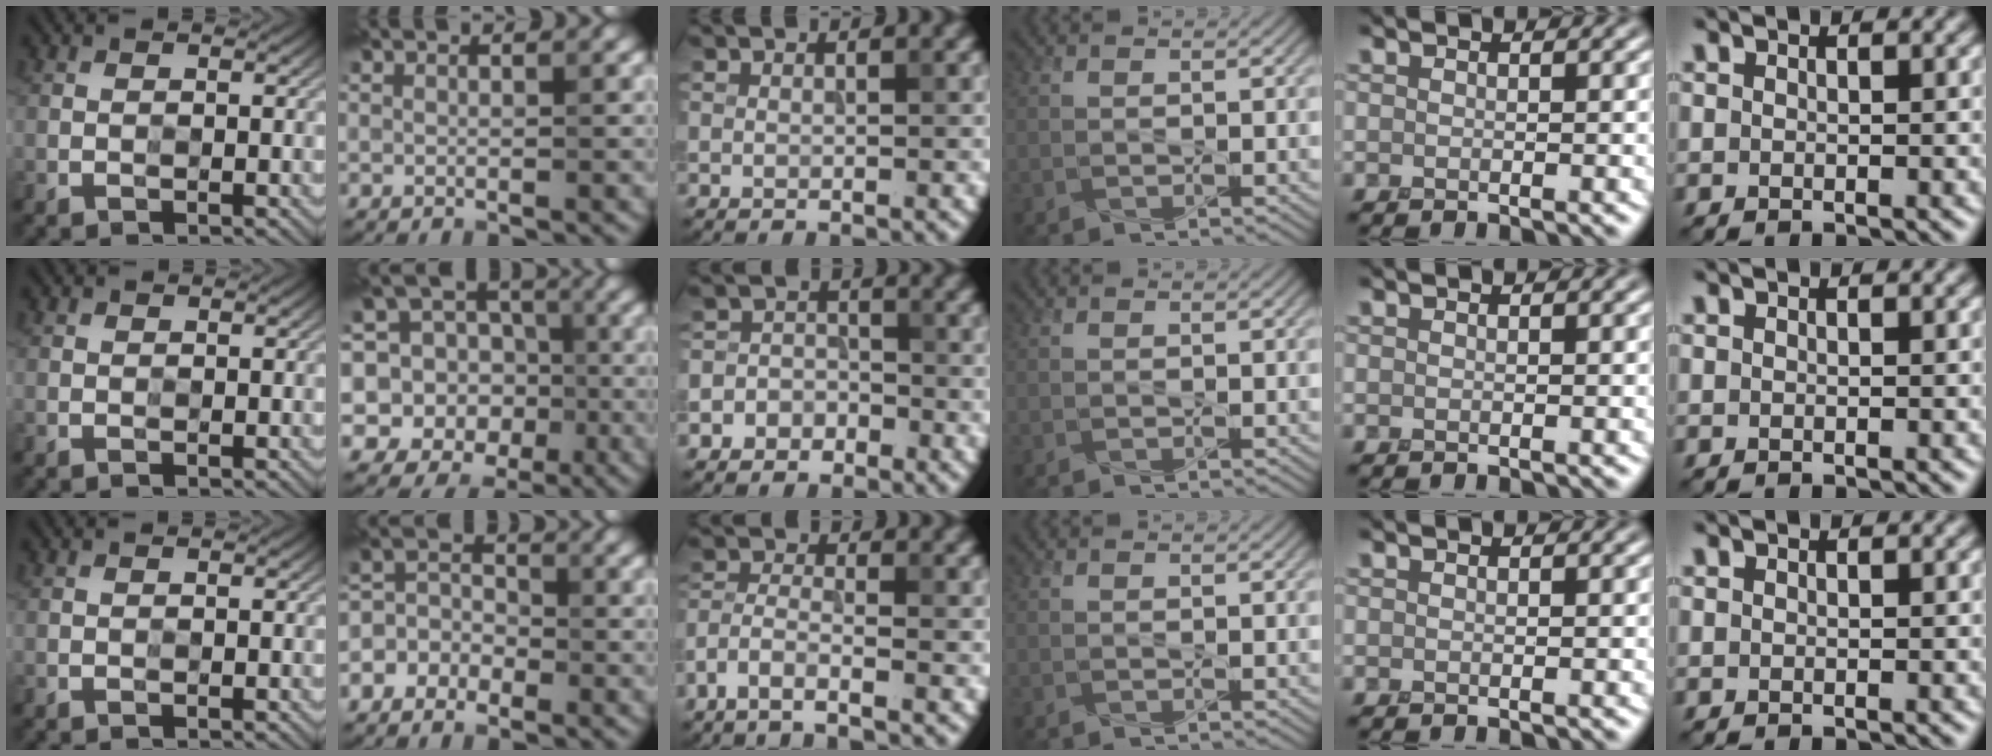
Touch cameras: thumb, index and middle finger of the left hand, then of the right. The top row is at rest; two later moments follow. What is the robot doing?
{"motion": "press", "object": "memory foam"}